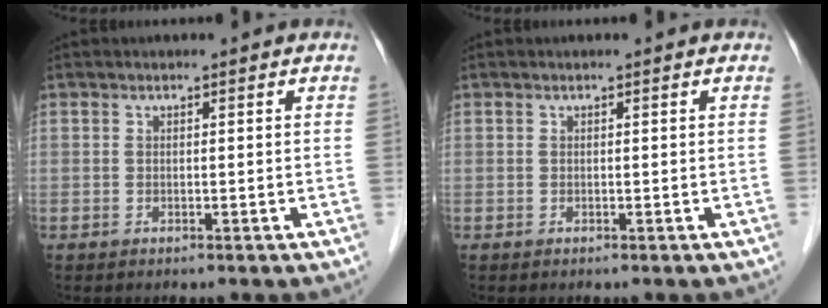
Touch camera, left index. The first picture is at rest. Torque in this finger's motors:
{"motor_torque": [-0.02, -0.01, 0.00, 0.00]}